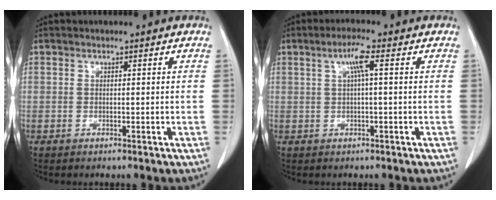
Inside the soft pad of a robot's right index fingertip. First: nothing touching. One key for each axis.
{"total": 3.4, "fx": 1.0, "fy": 0.0, "fz": 3.3, "tx": -0.064, "ty": 0.009, "tz": 0.019}